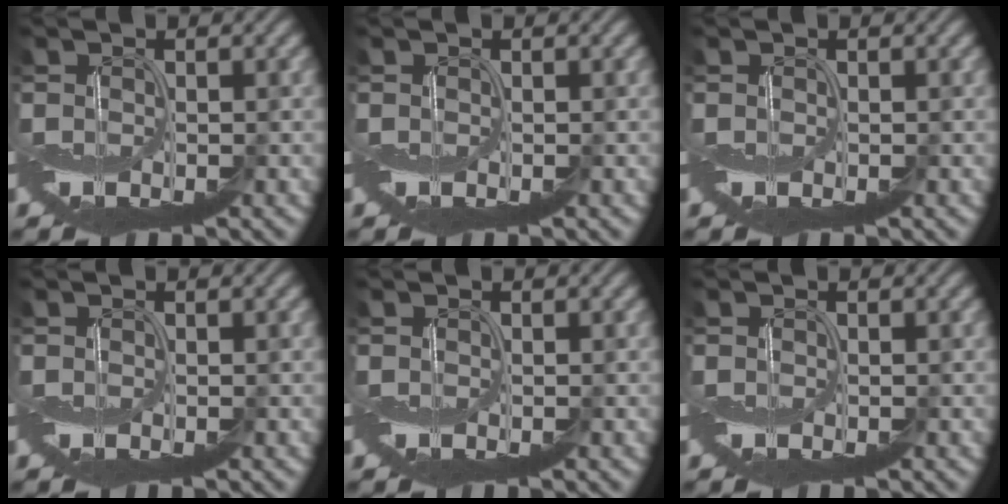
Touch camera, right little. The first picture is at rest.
{"total": 0.0}
{"total": 0.0}
{"total": 0.0}
{"total": 0.0}
{"total": 0.0}